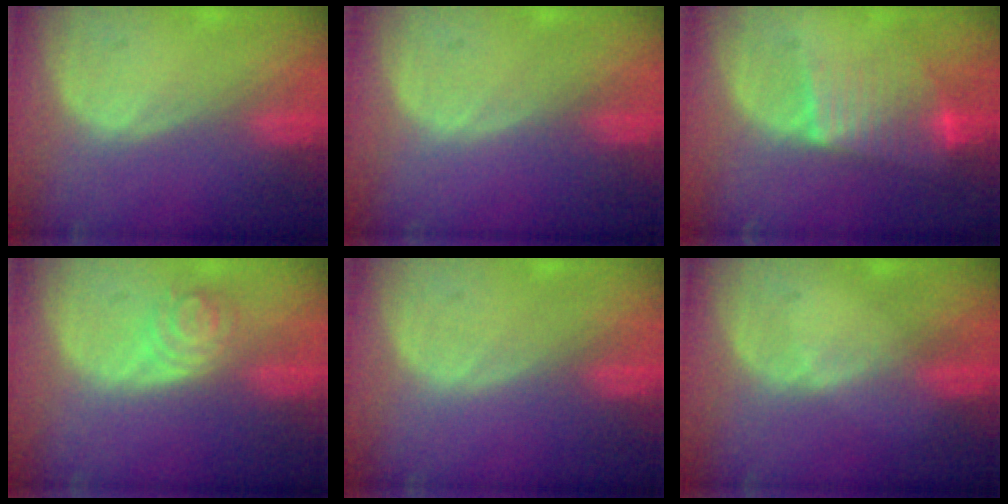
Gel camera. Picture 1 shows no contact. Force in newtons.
{"total": 0.0}
{"total": 7.5, "press": 6.5, "slide": 3.7}
{"total": 4.0, "press": 4.0, "slide": 0.5}
{"total": 0.0}
{"total": 0.8, "press": 0.8, "slide": 0.1}